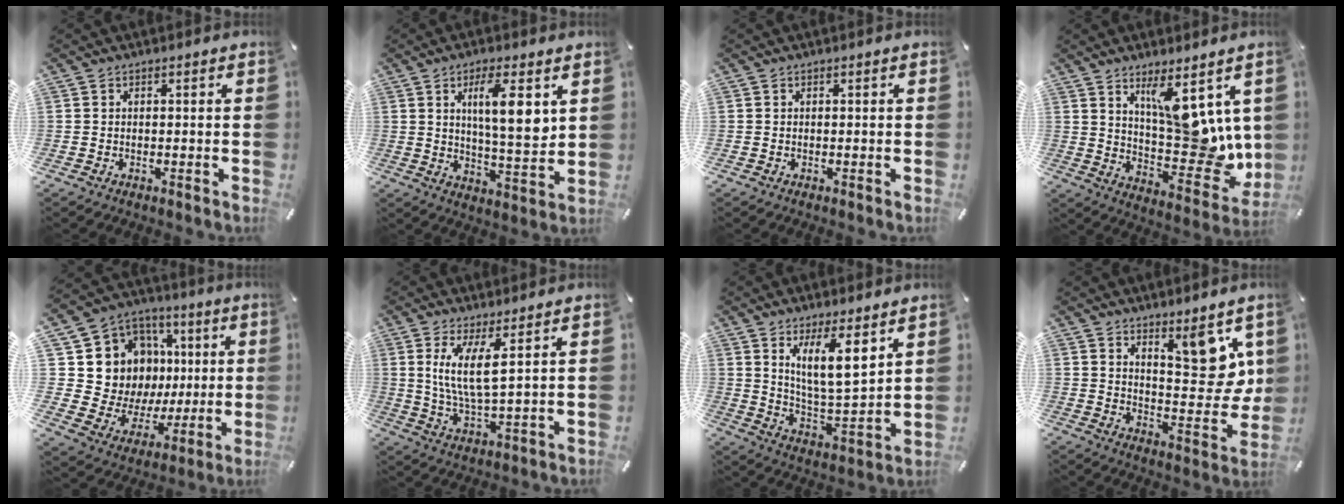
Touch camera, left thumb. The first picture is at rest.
{"total": 10.9, "force": [4.4, 2.8, 9.6], "torque": [-0.159, -0.016, 0.068]}
{"total": 0.0}
{"total": 14.5, "force": [5.8, 7.0, 11.3], "torque": [-0.141, -0.058, 0.116]}
{"total": 15.5, "force": [4.4, 14.1, 4.6], "torque": [-0.079, -0.043, 0.113]}
{"total": 8.9, "force": [3.6, 2.0, 7.9], "torque": [-0.166, -0.008, 0.061]}
{"total": 11.8, "force": [7.2, 3.0, 8.9], "torque": [-0.154, -0.037, 0.123]}
{"total": 12.6, "force": [7.6, 5.7, 8.3], "torque": [-0.078, -0.067, 0.132]}